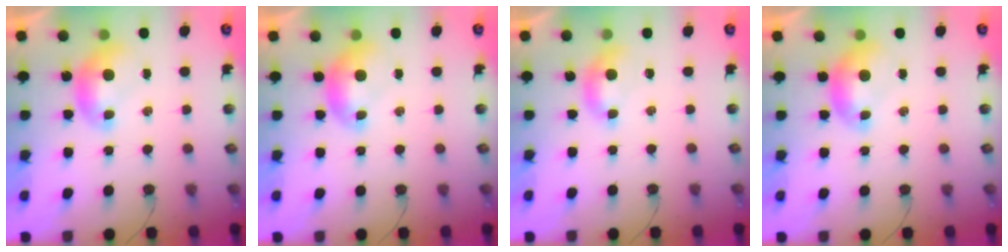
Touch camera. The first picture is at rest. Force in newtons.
{"total": 0.0}
{"total": 1.6, "press": 1.4, "slide": 0.6}
{"total": 0.0}